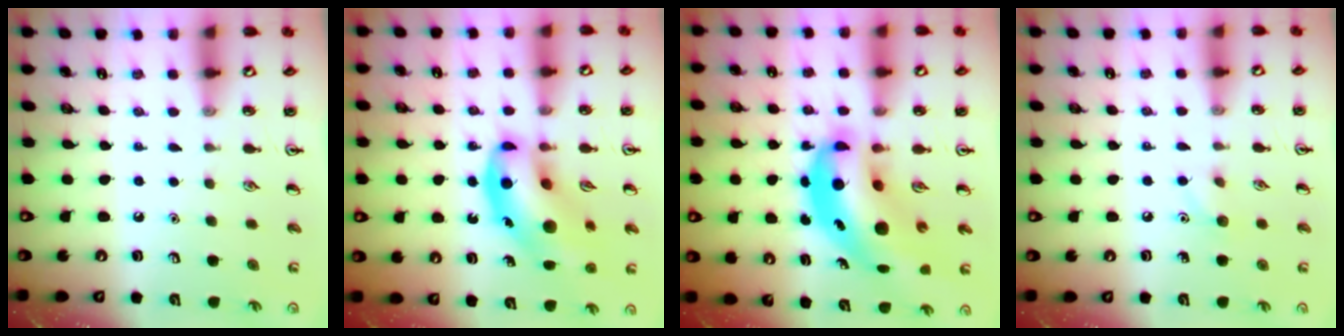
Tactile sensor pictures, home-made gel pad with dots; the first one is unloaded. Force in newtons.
{"total": 15.6, "press": 15.2, "slide": 3.5}
{"total": 11.8, "press": 11.3, "slide": 3.3}
{"total": 5.6, "press": 5.4, "slide": 1.6}